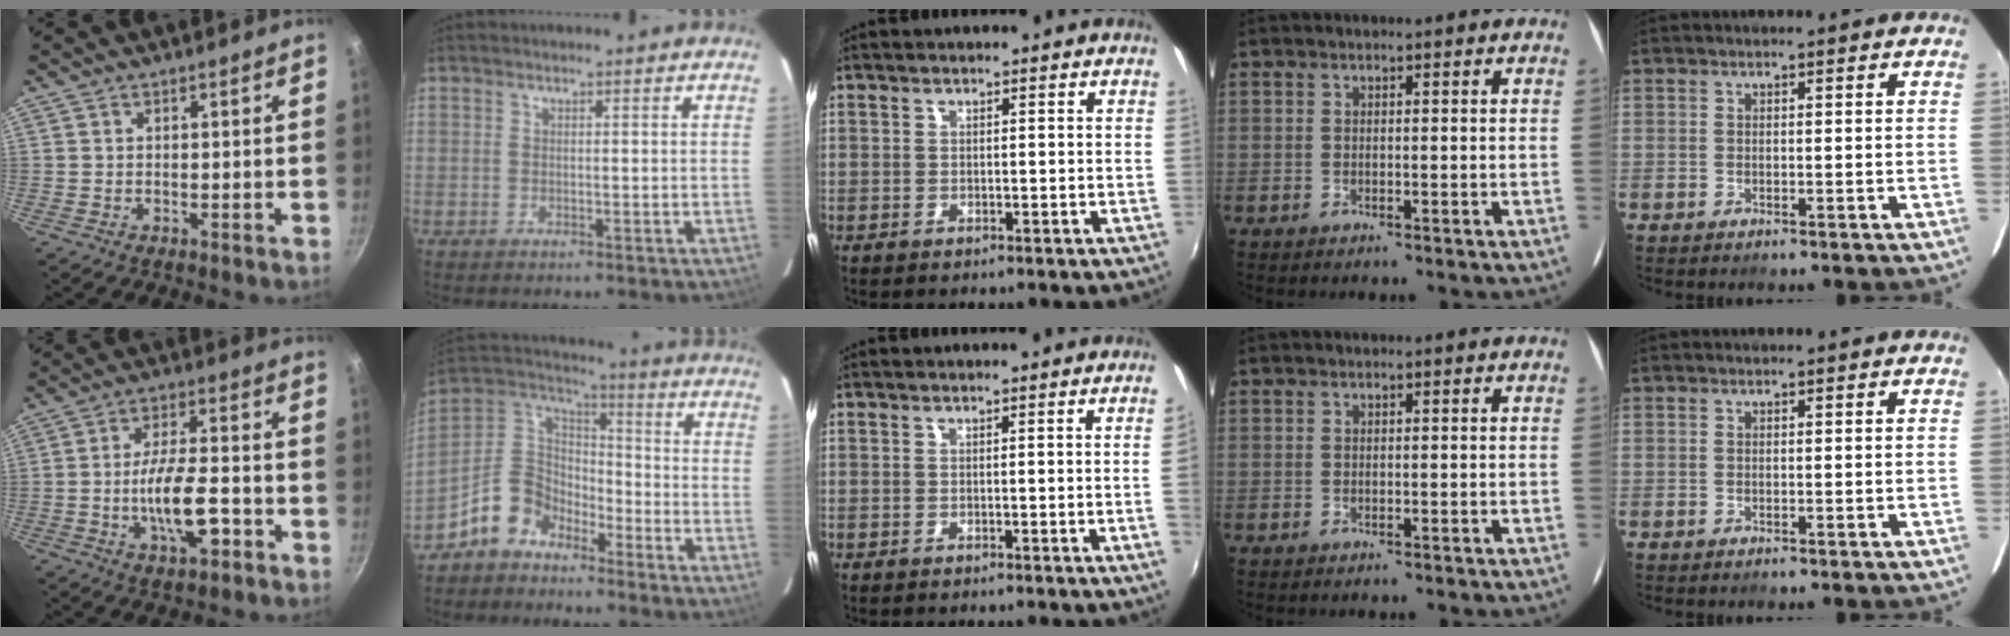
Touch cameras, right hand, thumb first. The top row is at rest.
{"thumb": {"total": 11.2, "force": [-3.9, 4.2, 9.6], "torque": [-0.158, 0.026, -0.067]}, "index": {"total": 10.6, "force": [-7.2, 6.7, 3.7], "torque": [-0.090, 0.041, -0.146]}, "middle": {"total": 1.7, "force": [0.0, -1.1, 1.4], "torque": [-0.012, -0.012, 0.003]}}